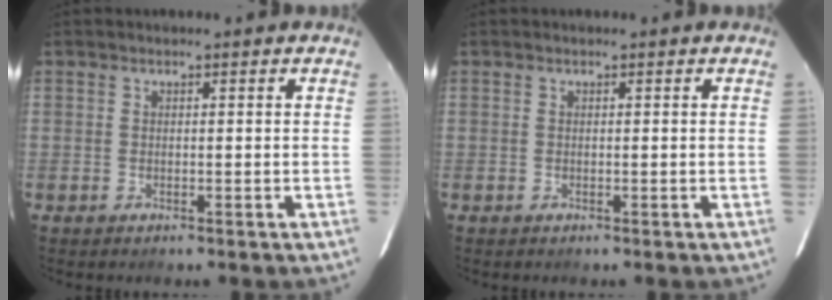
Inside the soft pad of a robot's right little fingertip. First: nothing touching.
{"total": 0.0}